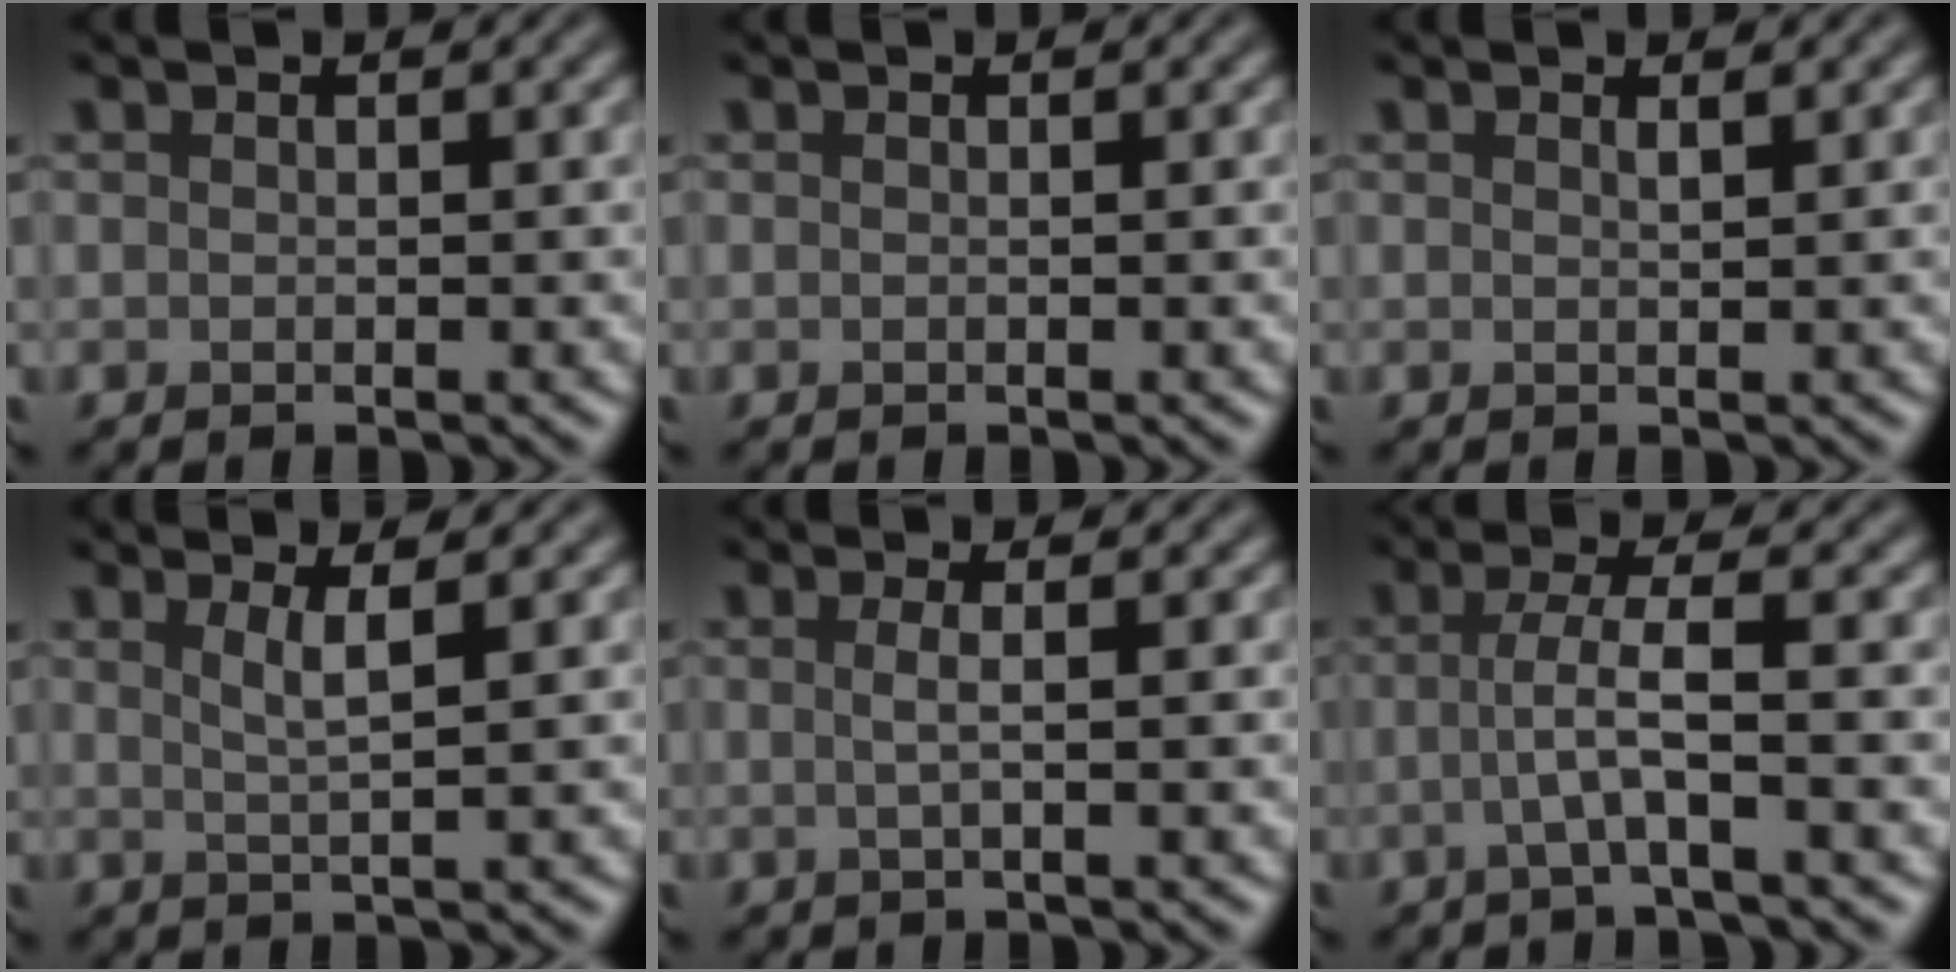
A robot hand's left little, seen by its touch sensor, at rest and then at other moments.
{"total": 0.0}
{"total": 0.7, "force": [0.5, 0.1, 0.4], "torque": [-0.004, -0.001, 0.008]}
{"total": 2.3, "force": [0.9, 0.5, 2.1], "torque": [-0.032, 0.000, 0.013]}
{"total": 1.7, "force": [0.1, 0.6, 1.6], "torque": [-0.026, 0.002, -0.006]}
{"total": 3.3, "force": [-0.5, 0.5, 3.2], "torque": [-0.059, 0.002, -0.015]}